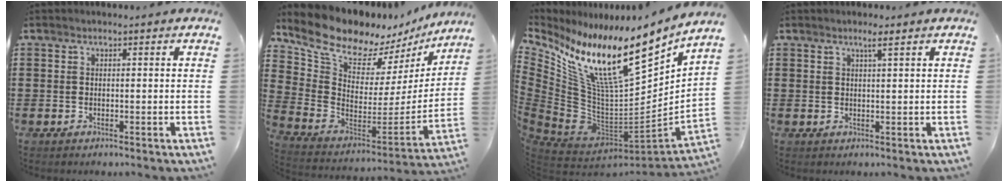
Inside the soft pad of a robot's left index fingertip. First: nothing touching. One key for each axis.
{"total": 10.5, "fx": 9.0, "fy": 4.2, "fz": 3.5, "tx": -0.112, "ty": -0.070, "tz": 0.161}
{"total": 16.7, "fx": 10.0, "fy": 4.4, "fz": 12.6, "tx": -0.246, "ty": -0.081, "tz": 0.167}
{"total": 1.9, "fx": 1.3, "fy": -0.1, "fz": 1.3, "tx": -0.028, "ty": 0.000, "tz": 0.022}